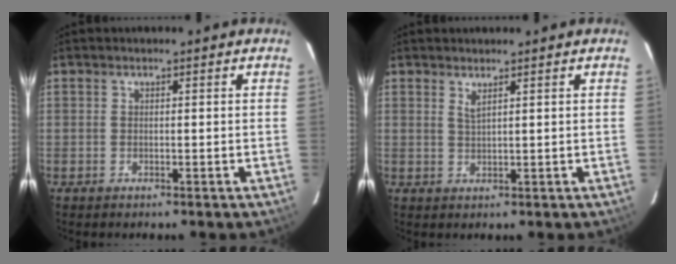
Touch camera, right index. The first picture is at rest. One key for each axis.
{"total": 1.5, "fx": 1.1, "fy": 0.0, "fz": 1.0, "tx": -0.021, "ty": -0.002, "tz": 0.019}